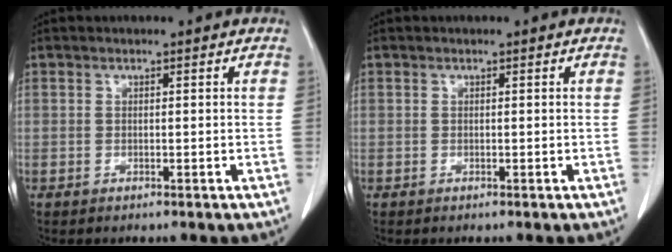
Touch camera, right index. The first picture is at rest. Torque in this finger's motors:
{"motor_torque": [0.00, 0.00, 0.00, 0.00]}